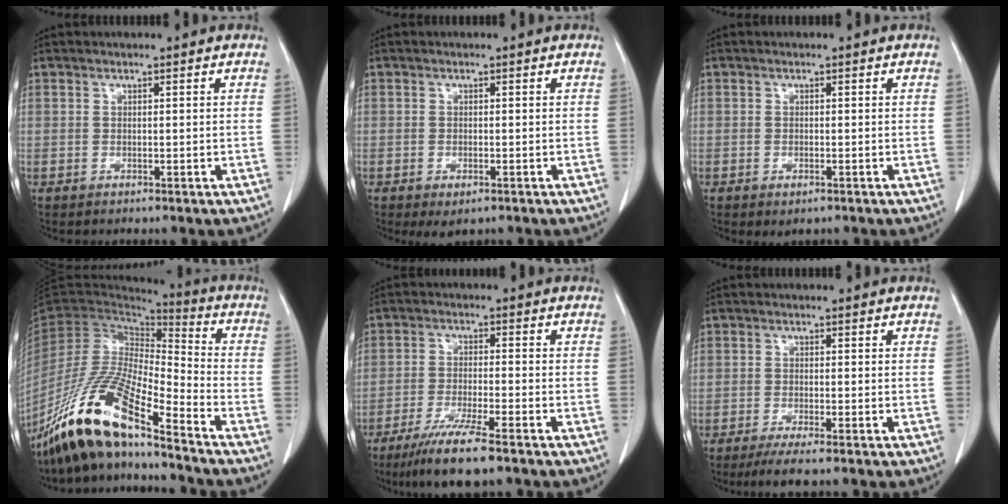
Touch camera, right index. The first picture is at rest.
{"total": 2.5, "force": [-1.3, 1.1, 1.8], "torque": [-0.025, -0.004, -0.009]}
{"total": 1.3, "force": [-0.6, 0.6, 0.9], "torque": [-0.012, -0.002, 0.000]}
{"total": 17.8, "force": [-13.4, 2.4, 11.5], "torque": [-0.234, -0.026, -0.253]}
{"total": 8.8, "force": [-6.5, 0.1, 5.9], "torque": [-0.103, -0.024, -0.110]}
{"total": 4.2, "force": [-3.2, 0.0, 2.7], "torque": [-0.044, -0.010, -0.055]}